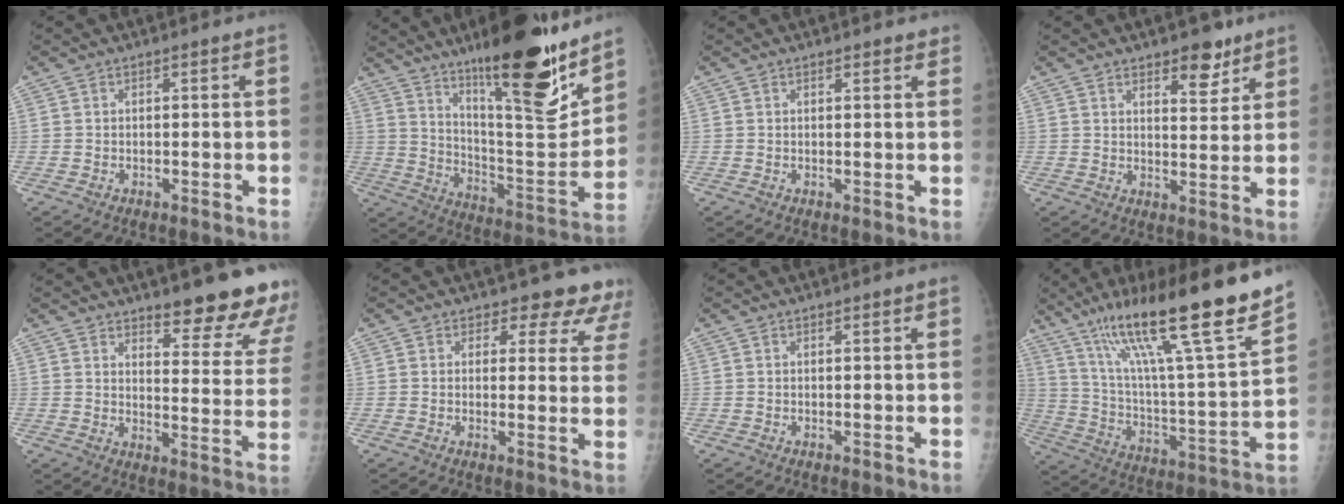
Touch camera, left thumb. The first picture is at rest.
{"total": 23.4, "force": [16.1, 5.1, 16.2], "torque": [-0.216, -0.101, 0.263]}
{"total": 1.7, "force": [1.5, 0.6, 0.6], "torque": [0.006, -0.003, 0.015]}
{"total": 6.5, "force": [4.5, 2.9, 3.8], "torque": [-0.028, -0.029, 0.063]}
{"total": 16.8, "force": [13.5, 4.2, 9.0], "torque": [-0.071, -0.098, 0.167]}
{"total": 9.1, "force": [8.1, 4.0, 1.3], "torque": [0.038, -0.044, 0.066]}
{"total": 0.6, "force": [0.5, 0.0, 0.3], "torque": [-0.002, 0.000, 0.008]}
{"total": 26.5, "force": [18.2, 2.3, 19.1], "torque": [-0.288, -0.064, 0.308]}